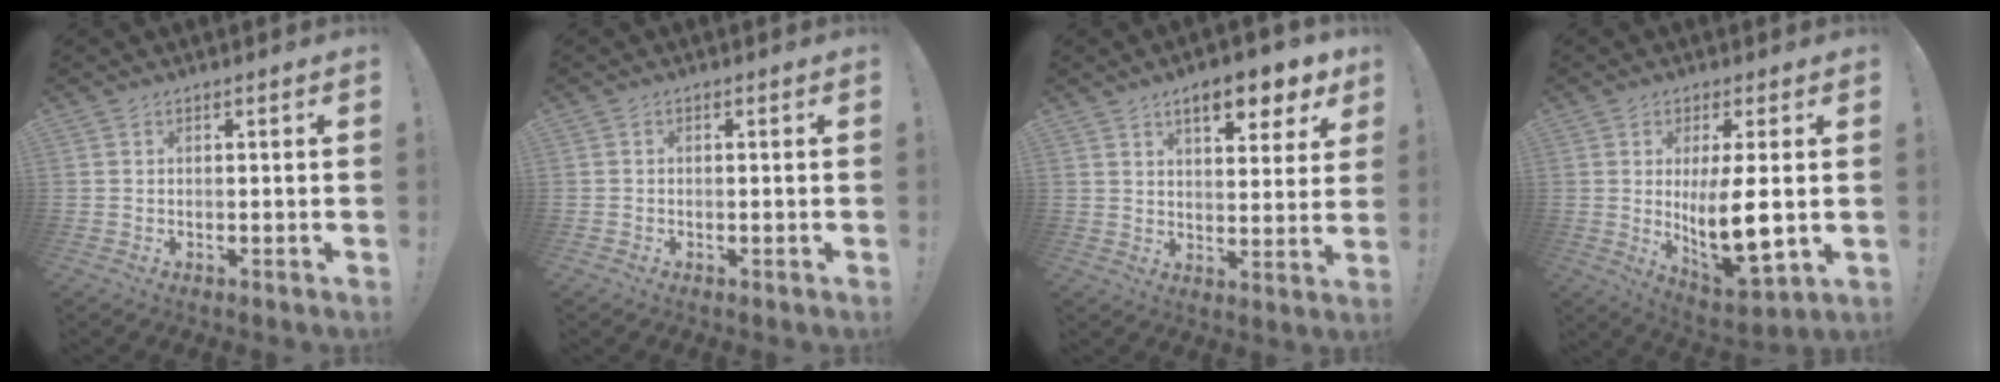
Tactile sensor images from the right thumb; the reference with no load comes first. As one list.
[{"total": 0.6, "force": [-0.4, 0.5, 0.2], "torque": [-0.004, 0.002, -0.006]}, {"total": 10.4, "force": [6.3, 3.5, 7.5], "torque": [-0.094, -0.036, 0.102]}, {"total": 13.5, "force": [0.7, 5.0, 12.5], "torque": [-0.209, -0.022, 0.013]}]